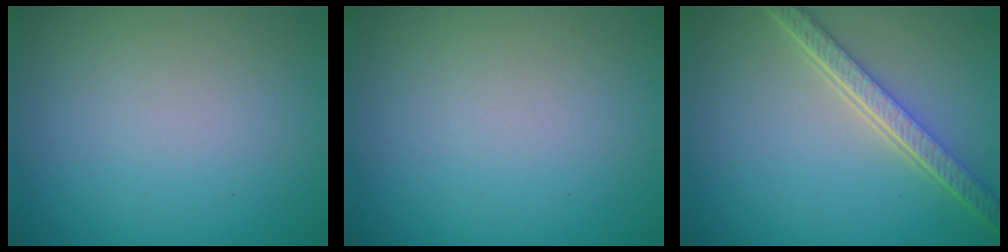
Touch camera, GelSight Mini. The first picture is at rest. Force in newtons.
{"total": 0.0}
{"total": 5.3, "press": 3.9, "slide": 3.5}